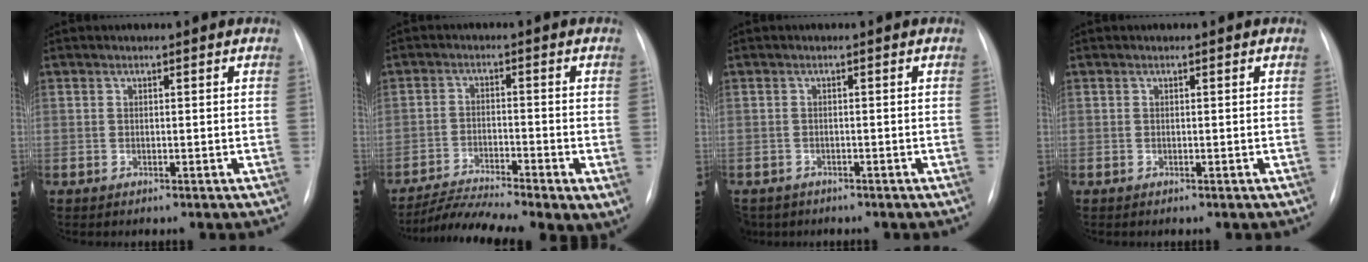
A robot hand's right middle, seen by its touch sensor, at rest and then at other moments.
{"total": 10.1, "force": [-7.1, 2.1, 6.8], "torque": [-0.115, -0.006, -0.118]}
{"total": 4.7, "force": [-3.4, 3.2, 0.6], "torque": [-0.012, 0.001, -0.055]}
{"total": 0.0}